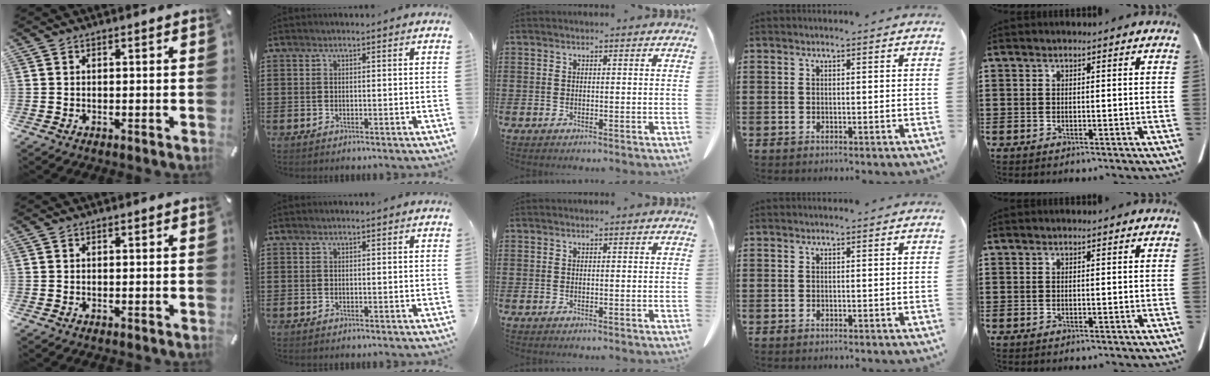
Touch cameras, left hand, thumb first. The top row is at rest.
{}